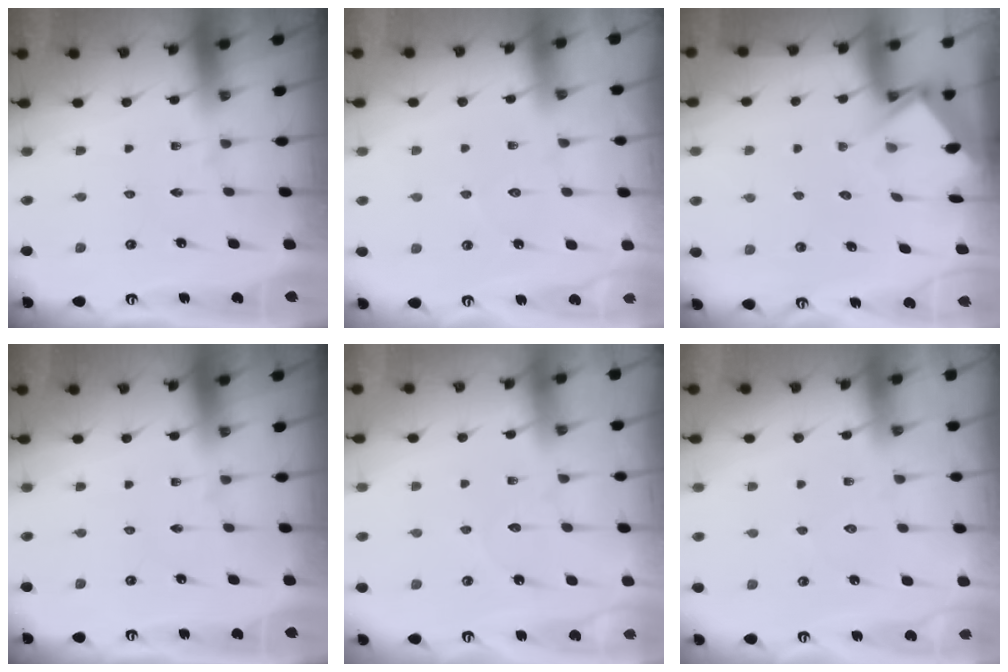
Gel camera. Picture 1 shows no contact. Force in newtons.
{"total": 5.4, "press": 5.4, "slide": 0.6}
{"total": 3.9, "press": 3.9, "slide": 0.4}
{"total": 0.0}
{"total": 4.3, "press": 4.3, "slide": 0.6}
{"total": 2.9, "press": 2.8, "slide": 0.3}